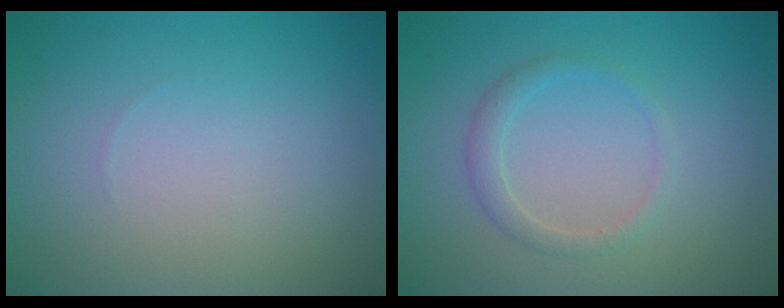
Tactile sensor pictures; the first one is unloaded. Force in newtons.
{"total": 1.6, "press": 1.6, "slide": 0.1}